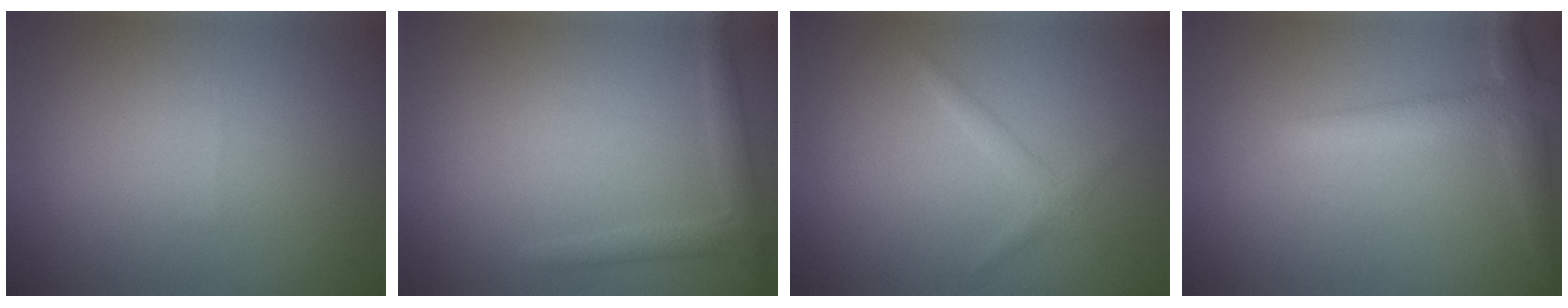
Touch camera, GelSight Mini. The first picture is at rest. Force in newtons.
{"total": 2.0, "press": 2.0, "slide": 0.1}
{"total": 1.4, "press": 1.4, "slide": 0.1}
{"total": 3.5, "press": 3.5, "slide": 0.1}